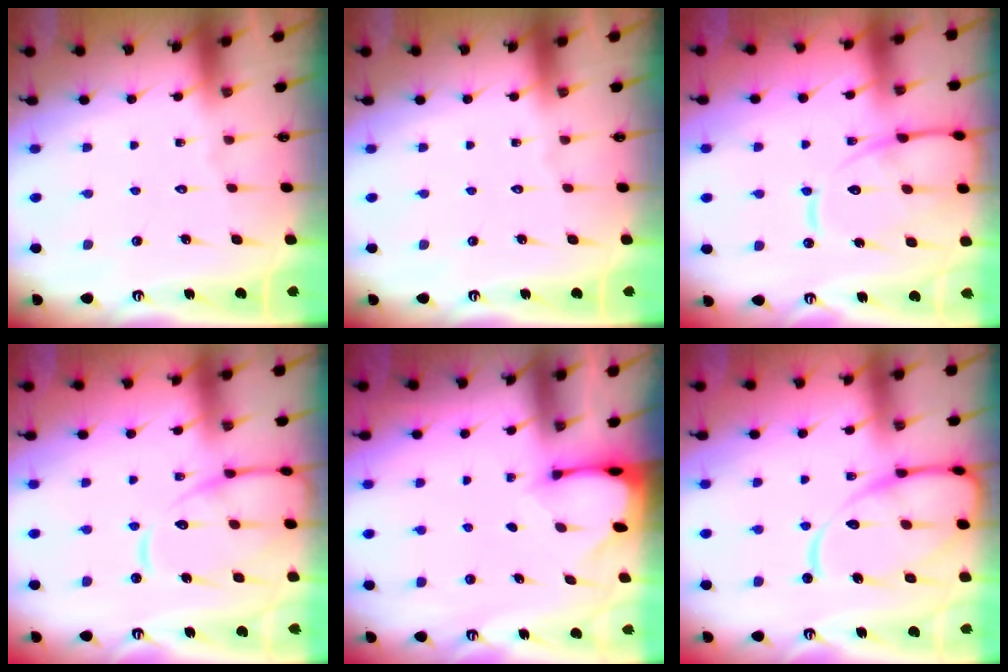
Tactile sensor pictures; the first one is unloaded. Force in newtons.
{"total": 0.0}
{"total": 13.8, "press": 13.7, "slide": 1.3}
{"total": 15.1, "press": 15.0, "slide": 1.4}
{"total": 2.7, "press": 2.7, "slide": 0.3}
{"total": 14.3, "press": 14.3, "slide": 1.5}